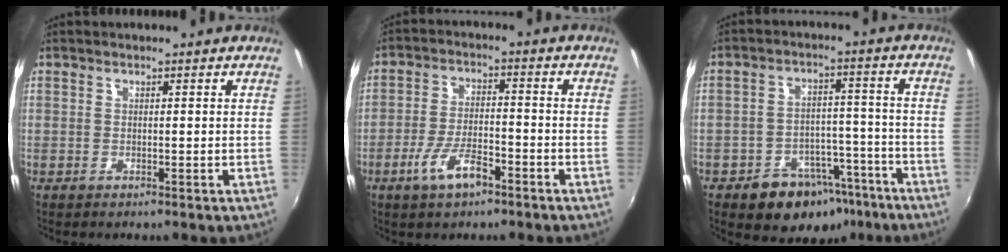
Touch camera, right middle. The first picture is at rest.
{"total": 7.6, "force": [-4.6, 2.5, 5.6], "torque": [-0.116, -0.005, -0.081]}
{"total": 12.8, "force": [-8.4, 8.3, 4.8], "torque": [-0.091, 0.029, -0.099]}